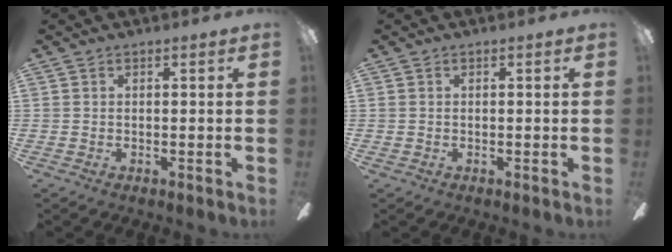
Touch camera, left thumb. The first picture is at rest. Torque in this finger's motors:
{"motor_torque": [-0.04, 0.10, 0.01, 0.00, 0.03]}